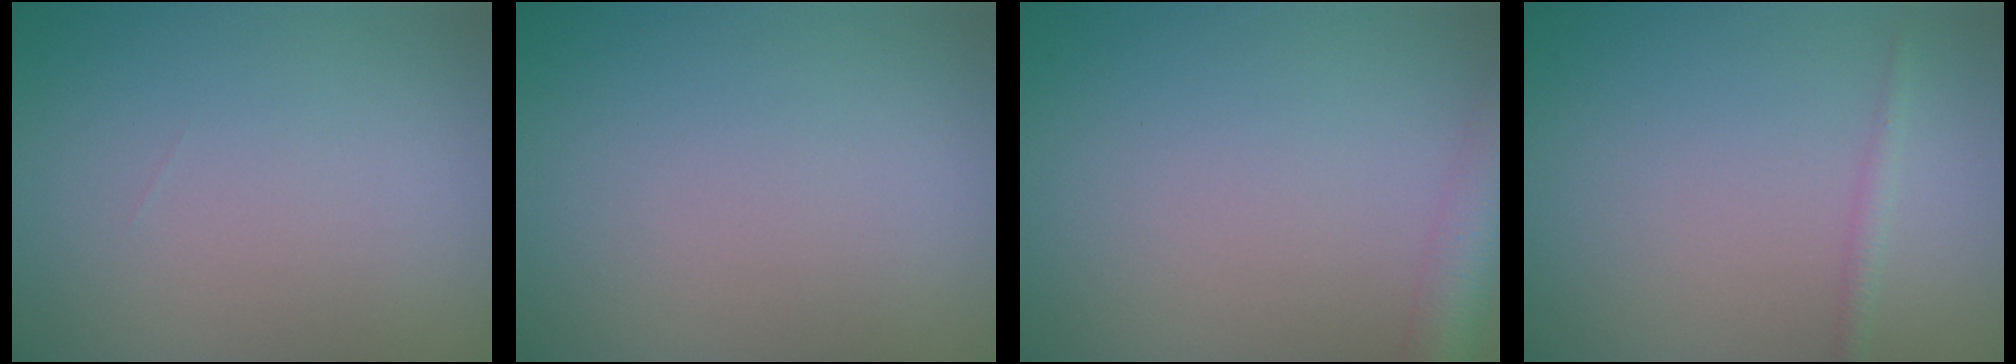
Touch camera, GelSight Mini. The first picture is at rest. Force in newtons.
{"total": 0.0}
{"total": 4.4, "press": 4.4, "slide": 0.2}
{"total": 1.1, "press": 1.1, "slide": 0.1}